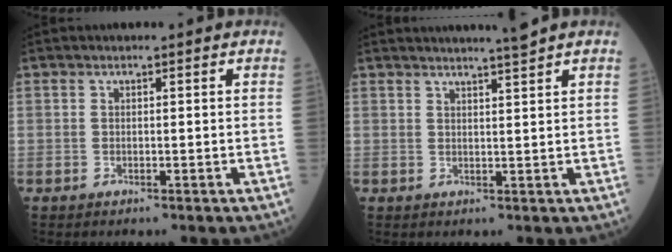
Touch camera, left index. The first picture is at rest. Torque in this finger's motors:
{"motor_torque": [-0.23, 0.09, -0.57, 0.00]}